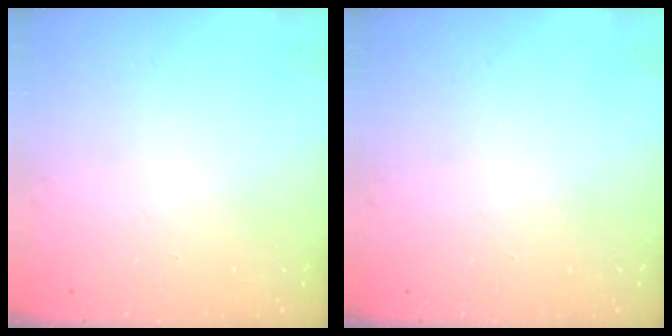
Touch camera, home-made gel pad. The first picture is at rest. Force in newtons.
{"total": 0.0}